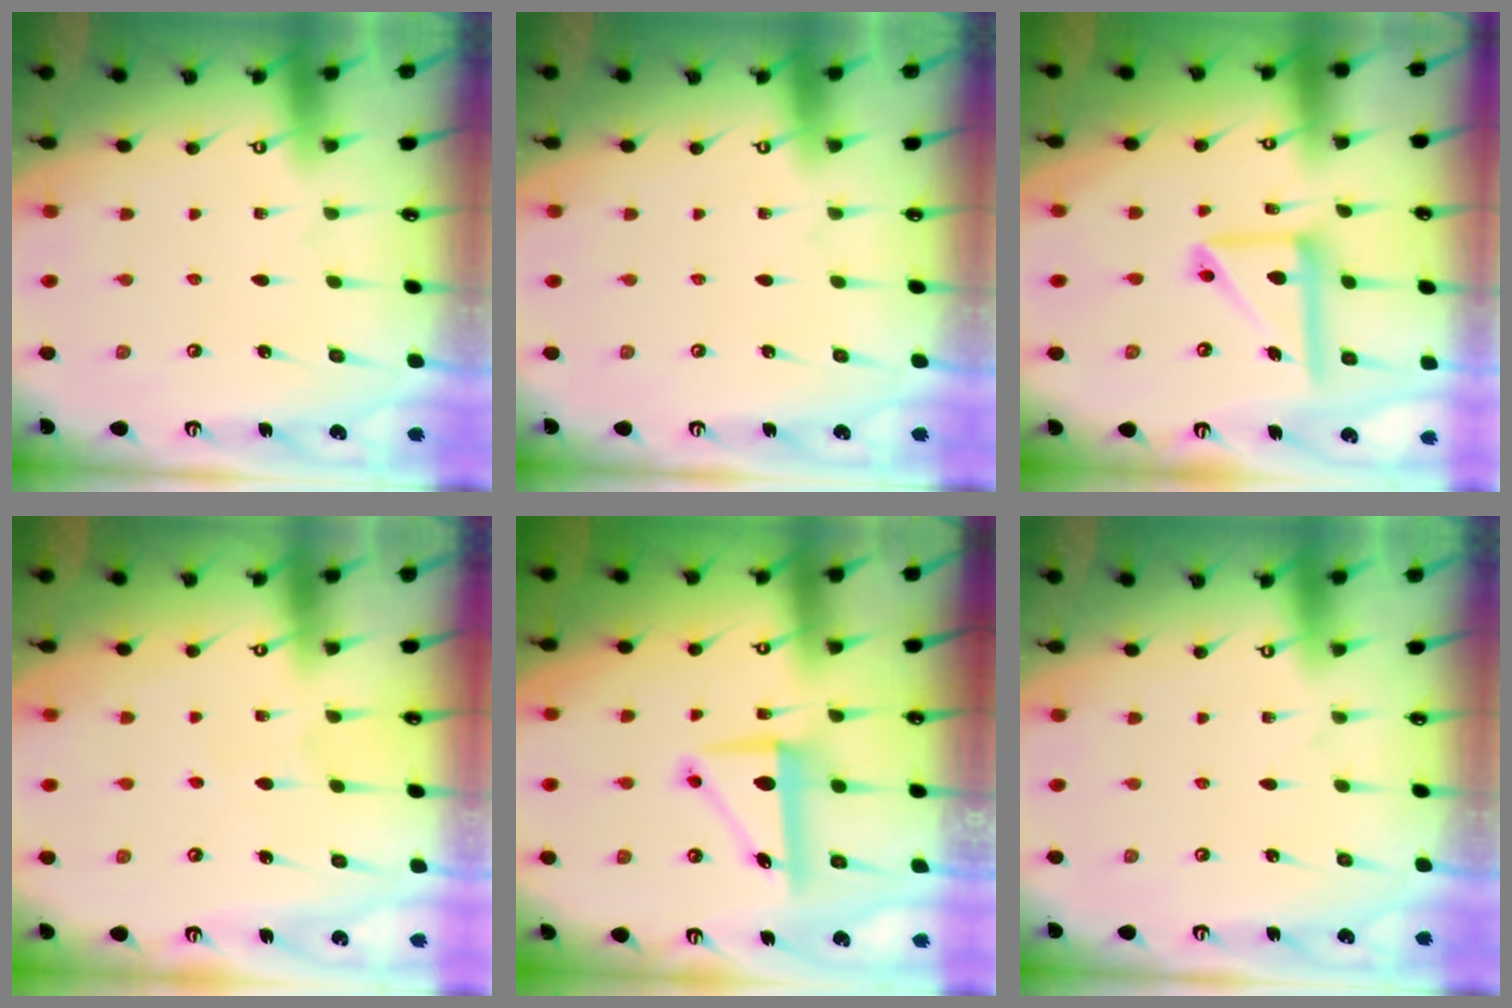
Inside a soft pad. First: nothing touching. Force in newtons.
{"total": 0.0}
{"total": 14.4, "press": 14.4, "slide": 1.3}
{"total": 5.1, "press": 5.1, "slide": 0.3}
{"total": 8.6, "press": 8.6, "slide": 0.7}
{"total": 0.0}